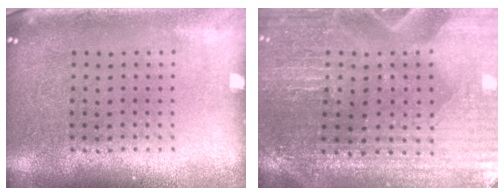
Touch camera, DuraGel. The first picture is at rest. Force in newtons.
{"total": 1.7, "press": 1.7, "slide": 0.2}